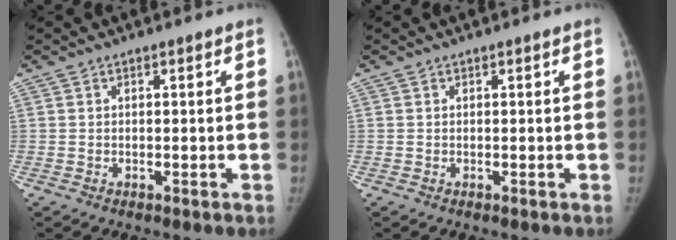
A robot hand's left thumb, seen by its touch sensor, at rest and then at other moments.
{"total": 0.0}